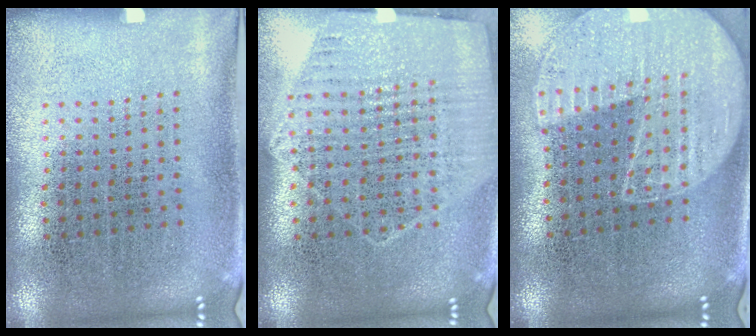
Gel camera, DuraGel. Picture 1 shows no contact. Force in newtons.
{"total": 1.2, "press": 1.1, "slide": 0.3}
{"total": 1.7, "press": 1.6, "slide": 0.7}